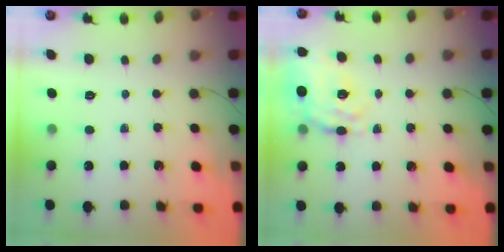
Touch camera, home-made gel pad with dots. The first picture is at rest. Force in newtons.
{"total": 13.0, "press": 12.3, "slide": 4.2}